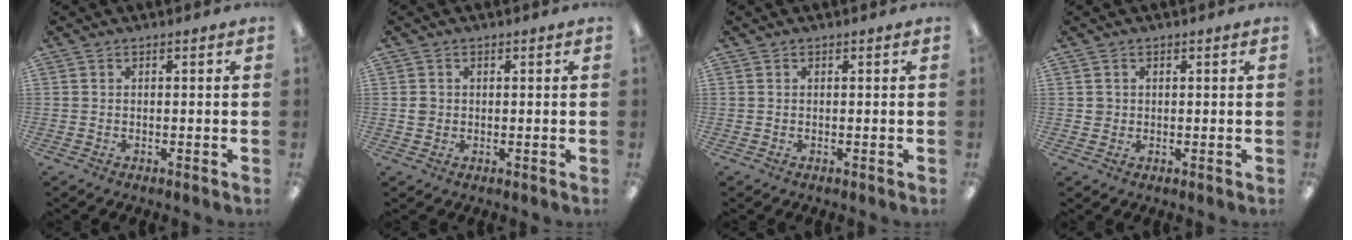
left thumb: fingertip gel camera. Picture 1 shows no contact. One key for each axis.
{"total": 1.9, "fx": 0.1, "fy": 1.8, "fz": 0.6, "tx": -0.004, "ty": 0.002, "tz": -0.002}
{"total": 0.0}
{"total": 1.7, "fx": 0.5, "fy": 1.6, "fz": 0.1, "tx": -0.005, "ty": 0.005, "tz": 0.007}